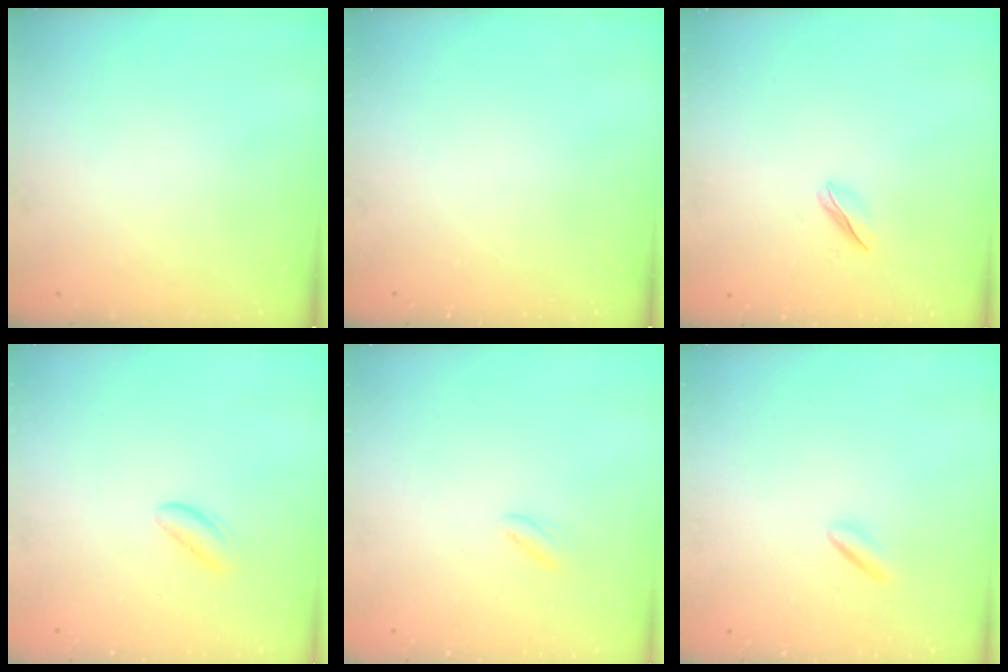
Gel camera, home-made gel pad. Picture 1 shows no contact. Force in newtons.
{"total": 0.0}
{"total": 3.0, "press": 2.8, "slide": 1.0}
{"total": 2.3, "press": 2.3, "slide": 0.3}
{"total": 2.7, "press": 2.6, "slide": 0.7}
{"total": 1.3, "press": 1.2, "slide": 0.5}